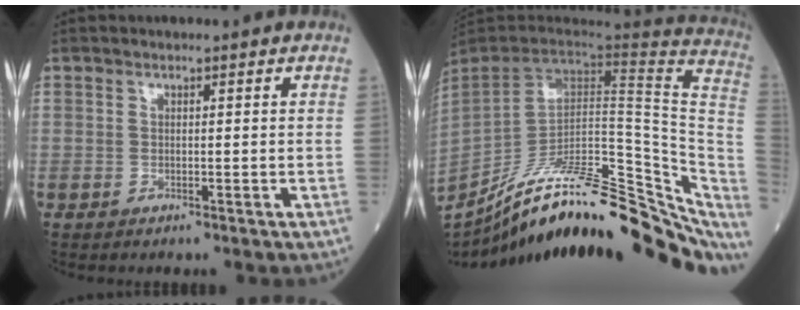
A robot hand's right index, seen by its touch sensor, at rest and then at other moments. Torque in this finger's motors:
{"motor_torque": [0.00, -2.14, 0.68, 0.18]}